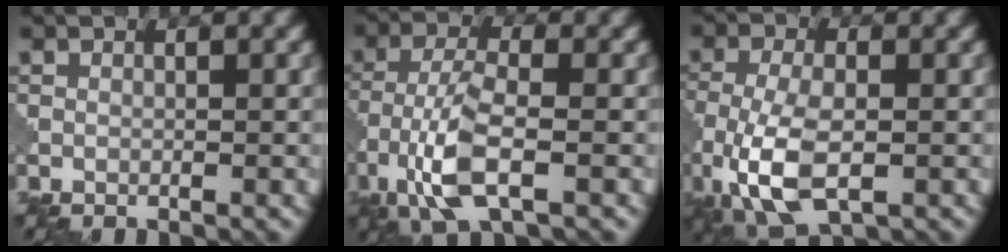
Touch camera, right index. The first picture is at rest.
{"total": 6.5, "force": [-2.7, 2.1, 5.5], "torque": [-0.116, 0.003, -0.062]}
{"total": 7.8, "force": [-2.9, 3.6, 6.3], "torque": [-0.144, -0.011, -0.056]}